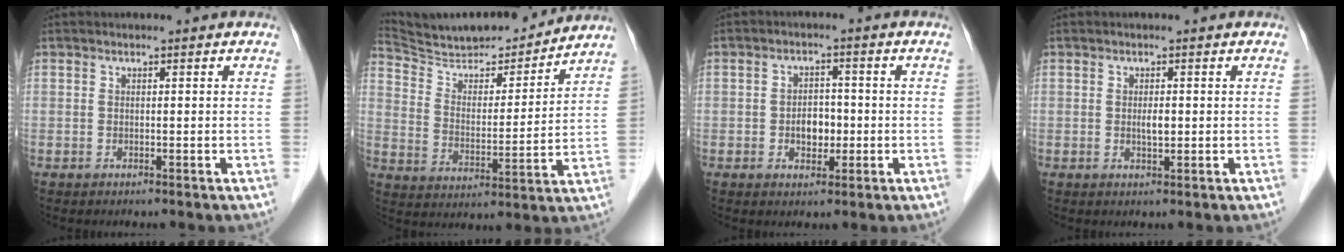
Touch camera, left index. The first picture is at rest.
{"total": 17.5, "force": [16.5, 2.5, 5.3], "torque": [-0.090, -0.005, 0.268]}
{"total": 3.8, "force": [-1.0, 2.5, 2.7], "torque": [-0.043, 0.004, -0.013]}
{"total": 1.5, "force": [-0.1, 0.5, 1.4], "torque": [-0.025, -0.004, -0.002]}